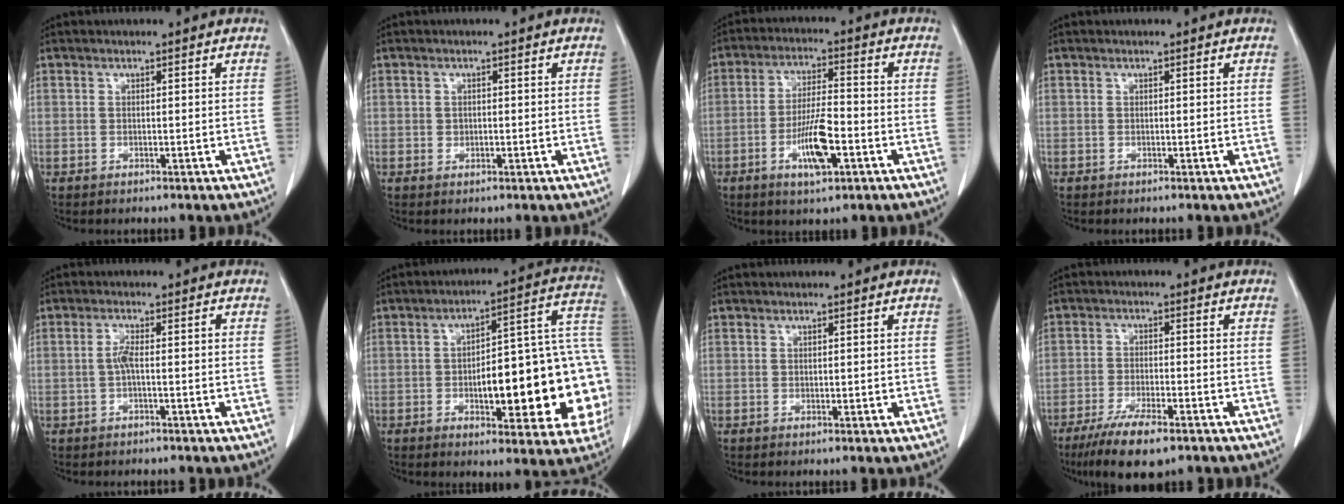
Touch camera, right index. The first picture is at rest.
{"total": 0.9, "force": [0.0, 0.8, 0.4], "torque": [-0.007, 0.001, 0.001]}
{"total": 8.3, "force": [-3.2, 1.9, 7.5], "torque": [-0.144, -0.002, -0.054]}
{"total": 0.0}
{"total": 2.7, "force": [-0.5, 0.5, 2.6], "torque": [-0.051, 0.008, -0.009]}
{"total": 23.5, "force": [-4.2, 6.3, 22.2], "torque": [-0.217, 0.040, -0.041]}
{"total": 0.7, "force": [0.0, 0.4, 0.6], "torque": [-0.006, 0.000, 0.002]}
{"total": 9.5, "force": [-6.5, 1.8, 6.6], "torque": [-0.114, -0.020, -0.105]}